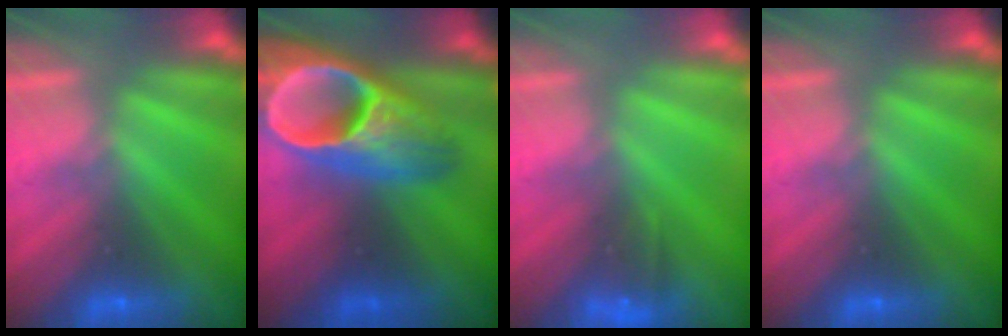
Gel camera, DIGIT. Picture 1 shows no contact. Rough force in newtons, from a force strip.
{"total": 9.4}
{"total": 4.7}
{"total": 0.0}